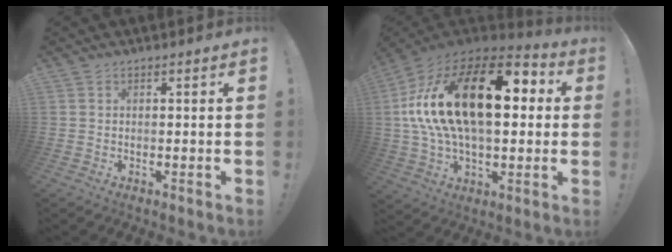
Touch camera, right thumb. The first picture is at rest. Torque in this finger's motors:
{"motor_torque": [1.79, 3.22, 2.77, 0.00, 0.53]}